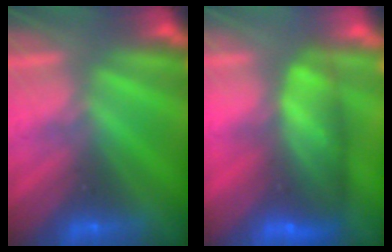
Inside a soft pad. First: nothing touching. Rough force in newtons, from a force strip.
{"total": 10.9}